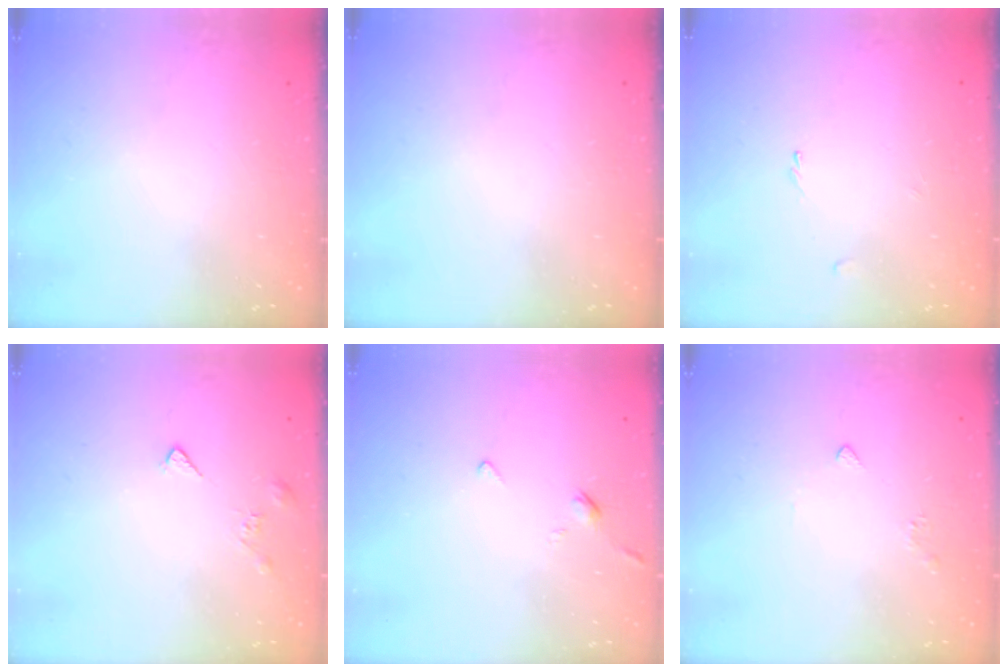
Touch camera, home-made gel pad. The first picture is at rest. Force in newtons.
{"total": 0.0}
{"total": 0.0}
{"total": 4.3, "press": 4.2, "slide": 0.8}
{"total": 2.1, "press": 2.0, "slide": 0.6}
{"total": 2.0, "press": 1.9, "slide": 0.5}